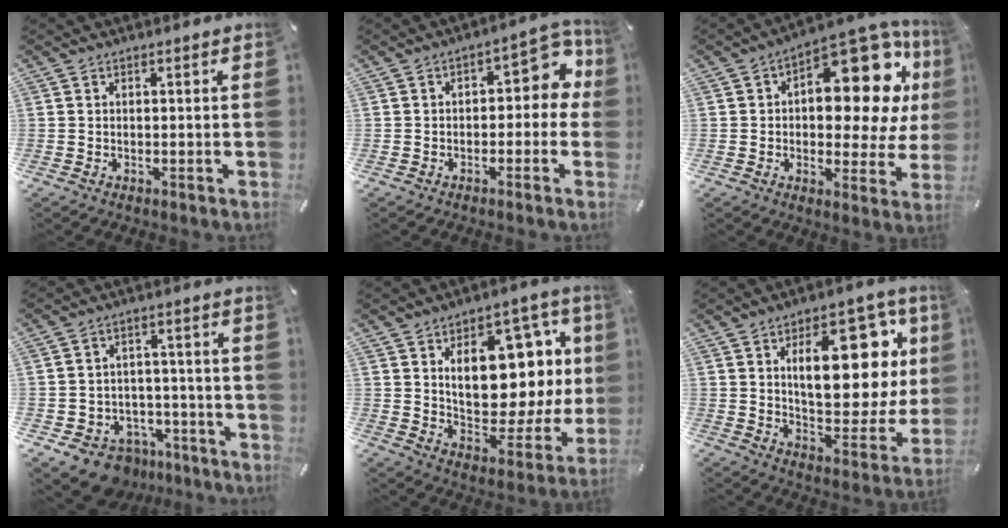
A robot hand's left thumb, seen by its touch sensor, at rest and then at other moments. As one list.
[{"total": 8.2, "force": [1.3, 5.1, 6.3], "torque": [-0.073, -0.008, 0.014]}, {"total": 20.9, "force": [7.2, 10.5, 16.6], "torque": [-0.201, -0.068, 0.117]}, {"total": 9.3, "force": [-6.4, 6.3, 2.7], "torque": [-0.041, 0.048, -0.107]}, {"total": 17.7, "force": [6.8, 10.2, 12.8], "torque": [-0.173, -0.050, 0.118]}, {"total": 22.9, "force": [8.4, 11.3, 18.0], "torque": [-0.239, -0.043, 0.132]}]